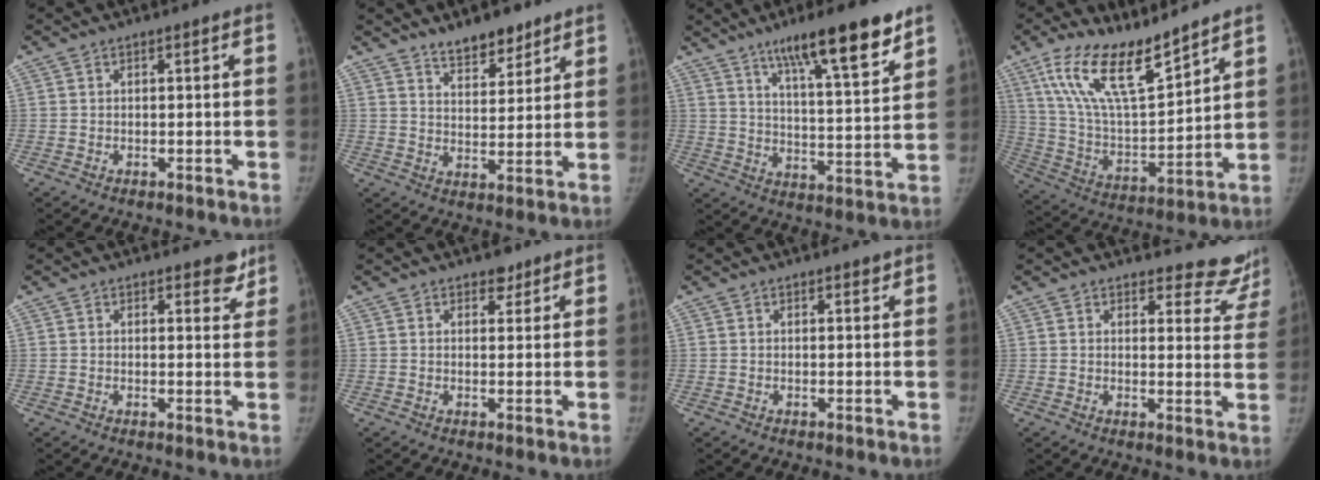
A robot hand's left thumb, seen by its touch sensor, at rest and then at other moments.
{"total": 7.6, "force": [6.0, 3.1, 3.4], "torque": [-0.025, -0.045, 0.098]}
{"total": 16.6, "force": [10.9, 3.0, 12.2], "torque": [-0.167, -0.056, 0.174]}
{"total": 17.1, "force": [12.4, 5.0, 10.8], "torque": [-0.175, -0.063, 0.243]}
{"total": 3.5, "force": [2.7, 1.6, 1.5], "torque": [0.010, -0.015, 0.030]}
{"total": 2.4, "force": [1.8, 1.4, 0.7], "torque": [0.006, -0.010, 0.022]}
{"total": 1.0, "force": [0.8, 0.4, 0.3], "torque": [-0.003, -0.006, 0.012]}
{"total": 10.0, "force": [9.6, 2.9, 0.0], "torque": [0.048, -0.086, 0.082]}